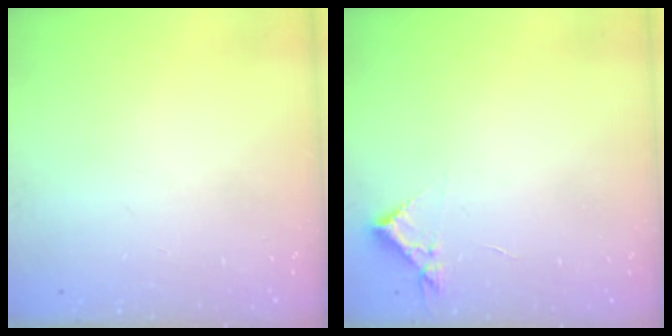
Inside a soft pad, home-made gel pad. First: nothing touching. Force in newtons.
{"total": 4.1, "press": 4.1, "slide": 0.5}